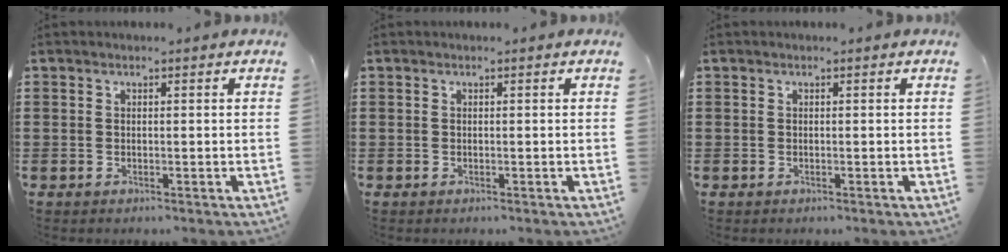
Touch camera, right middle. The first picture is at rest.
{"total": 0.0}
{"total": 0.0}